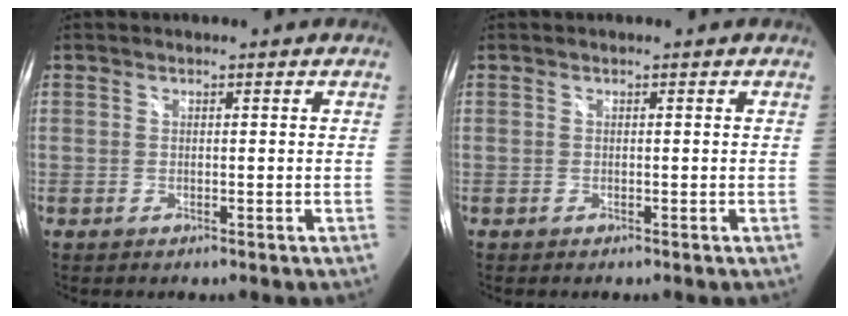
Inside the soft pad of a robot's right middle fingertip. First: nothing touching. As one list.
[{"total": 0.0}]